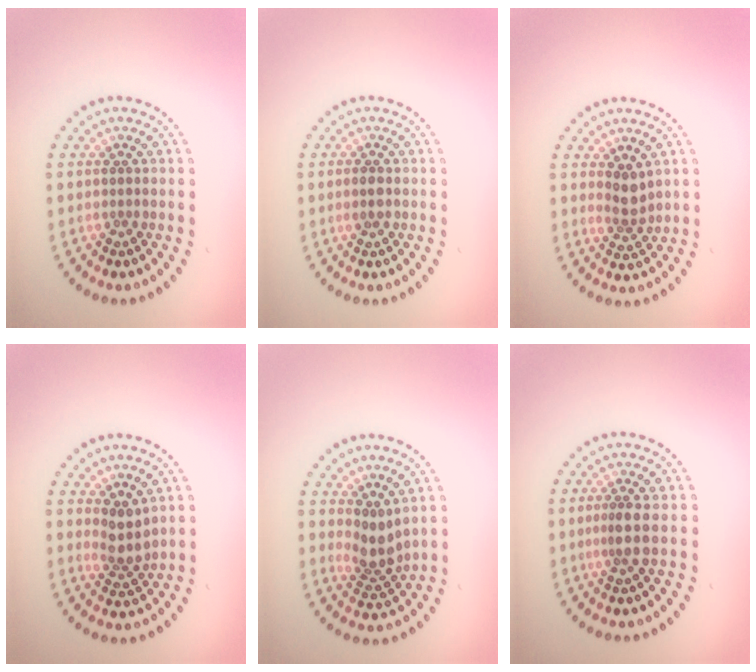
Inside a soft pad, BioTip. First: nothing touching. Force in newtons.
{"total": 1.2, "press": 1.2, "slide": 0.2}
{"total": 2.1, "press": 1.7, "slide": 1.3}
{"total": 2.4, "press": 2.0, "slide": 1.4}
{"total": 2.7, "press": 2.1, "slide": 1.8}
{"total": 1.9, "press": 1.4, "slide": 1.3}